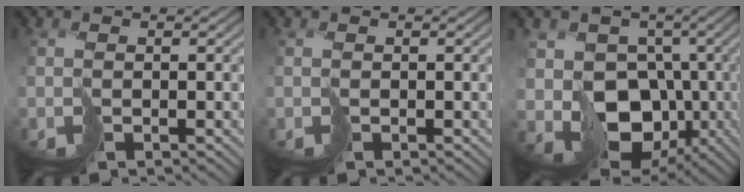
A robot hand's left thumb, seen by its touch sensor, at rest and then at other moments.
{"total": 0.0}
{"total": 11.9, "force": [-3.4, 9.3, 6.7], "torque": [-0.129, -0.018, -0.060]}